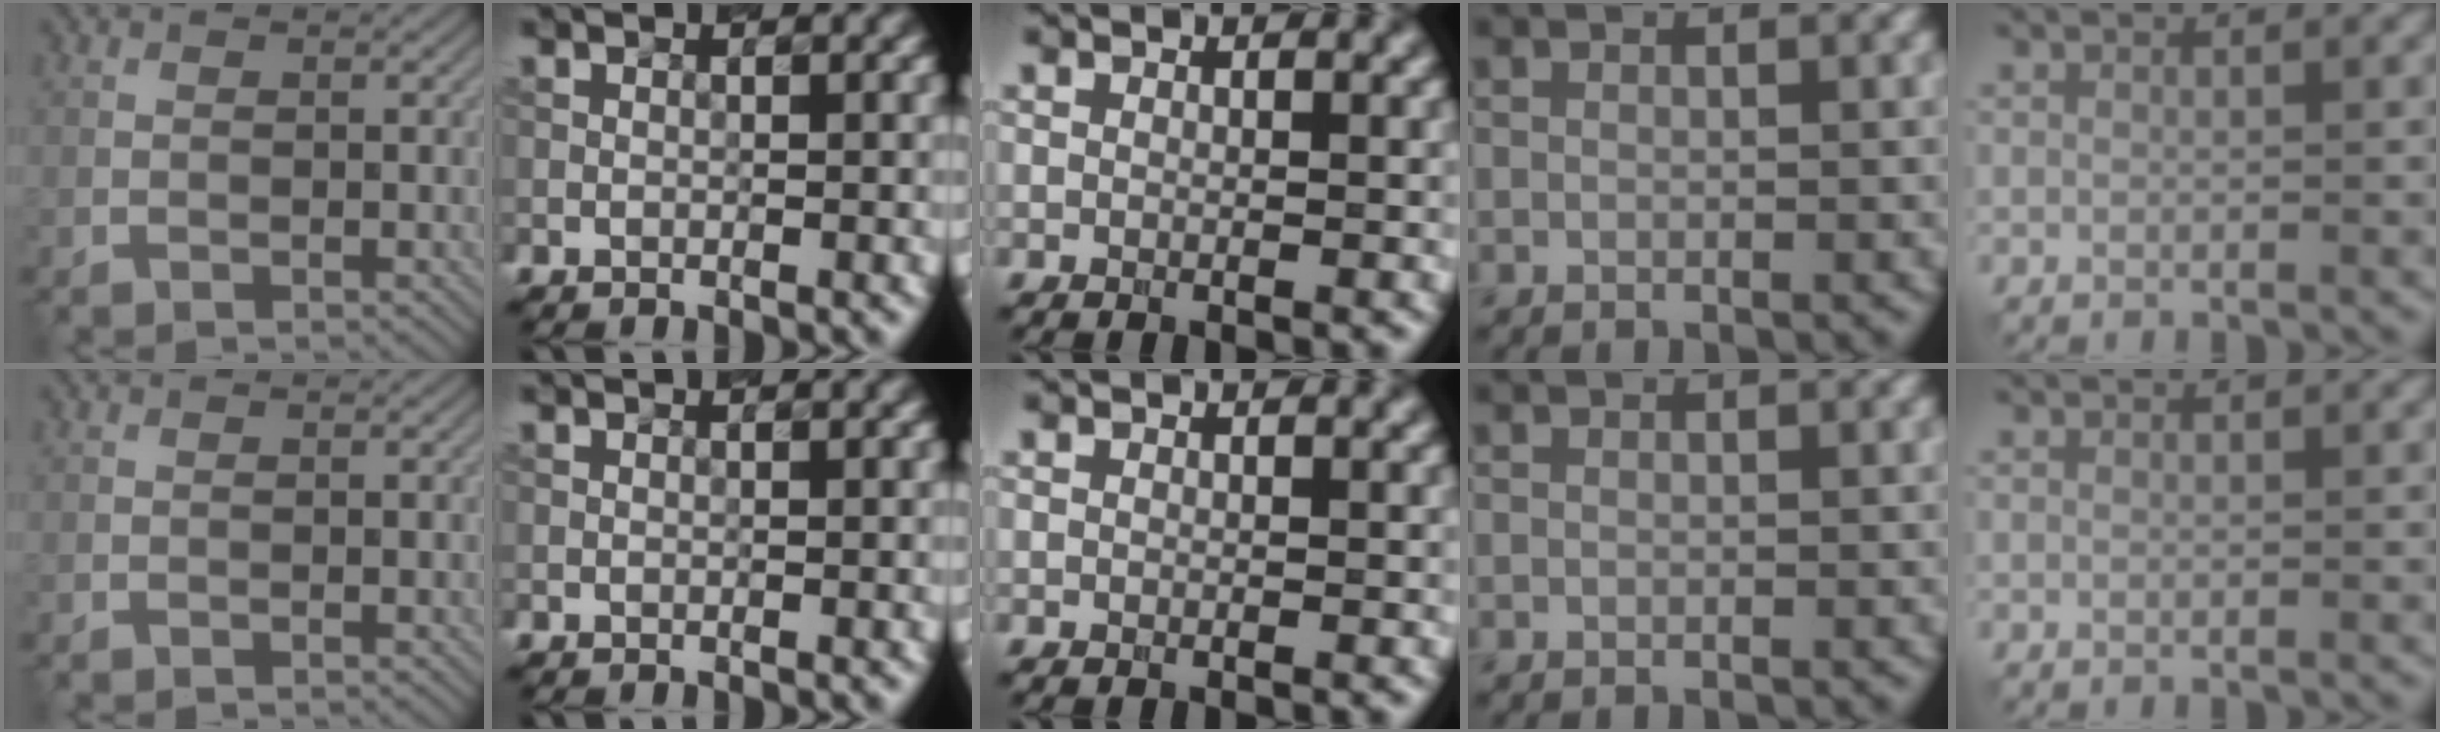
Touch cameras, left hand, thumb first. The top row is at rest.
{}